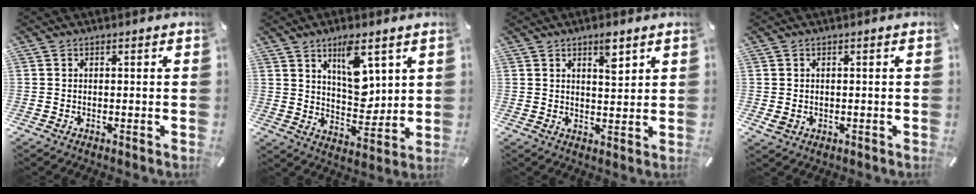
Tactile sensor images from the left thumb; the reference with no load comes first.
{"total": 11.3, "force": [5.7, 6.2, 7.6], "torque": [-0.105, -0.029, 0.098]}
{"total": 5.1, "force": [3.1, 1.9, 3.5], "torque": [-0.044, -0.017, 0.047]}
{"total": 1.6, "force": [-0.1, 1.4, 0.7], "torque": [-0.020, 0.001, -0.004]}